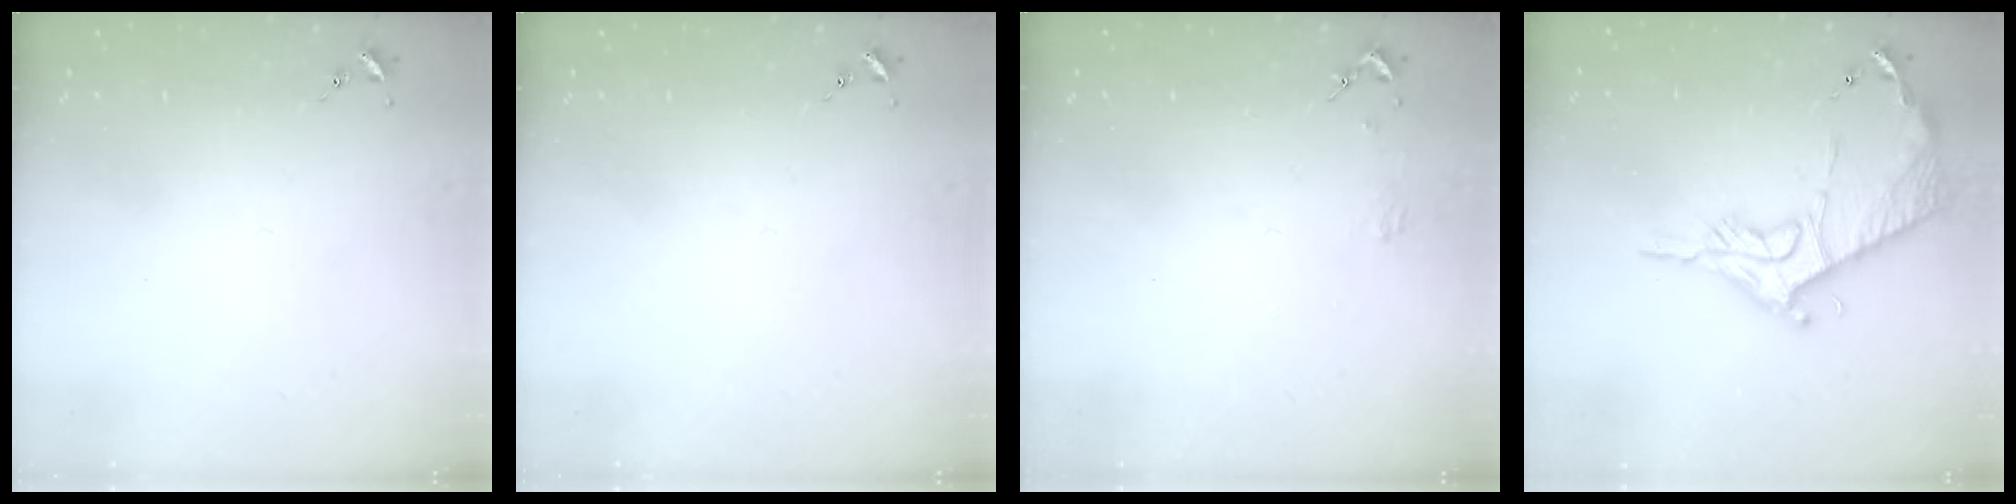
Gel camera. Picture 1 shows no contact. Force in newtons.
{"total": 0.0}
{"total": 2.3, "press": 2.3, "slide": 0.2}
{"total": 16.6, "press": 16.6, "slide": 1.4}